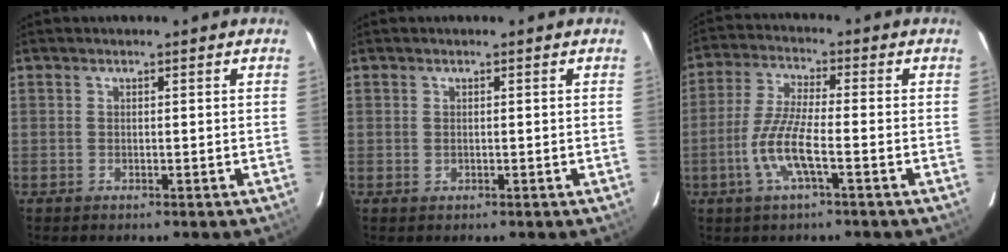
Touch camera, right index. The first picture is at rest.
{"total": 0.6, "force": [0.0, 0.5, 0.4], "torque": [-0.007, 0.000, 0.001]}
{"total": 8.8, "force": [-3.2, 1.2, 8.1], "torque": [-0.175, -0.004, -0.064]}